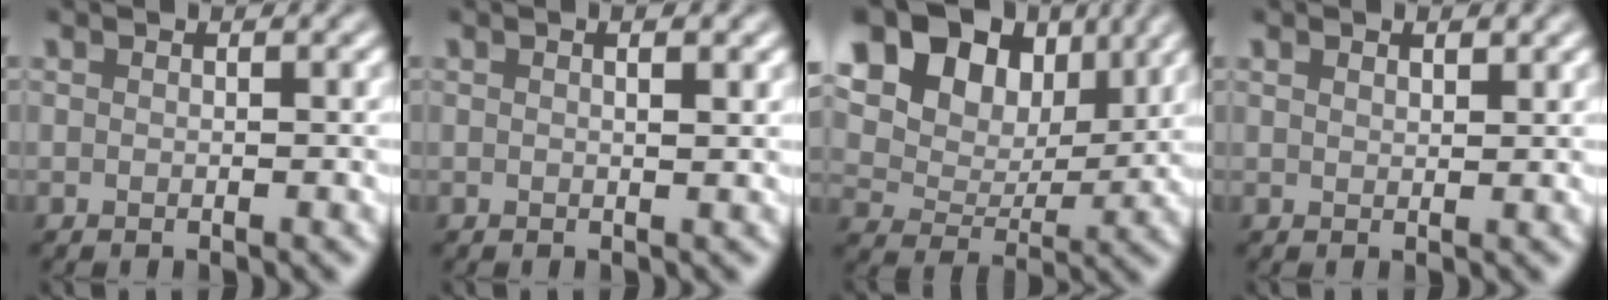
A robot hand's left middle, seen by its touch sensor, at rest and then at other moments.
{"total": 1.3, "force": [0.6, 0.4, 1.2], "torque": [-0.017, -0.001, 0.004]}
{"total": 15.7, "force": [8.1, 10.3, 8.6], "torque": [-0.155, 0.041, 0.147]}
{"total": 1.0, "force": [0.8, 0.5, 0.5], "torque": [-0.012, -0.001, 0.016]}